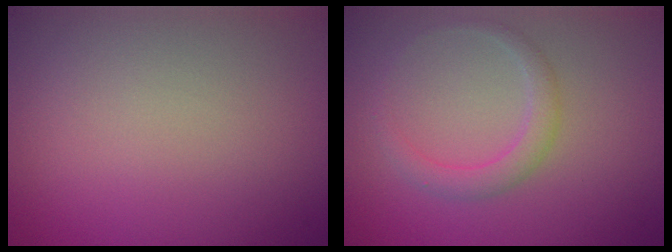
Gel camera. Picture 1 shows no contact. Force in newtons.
{"total": 2.0, "press": 2.0, "slide": 0.2}